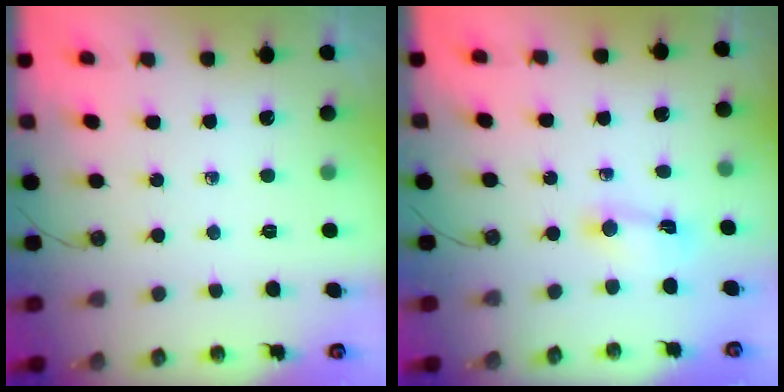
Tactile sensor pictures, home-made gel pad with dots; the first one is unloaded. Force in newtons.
{"total": 2.0, "press": 2.0, "slide": 0.4}